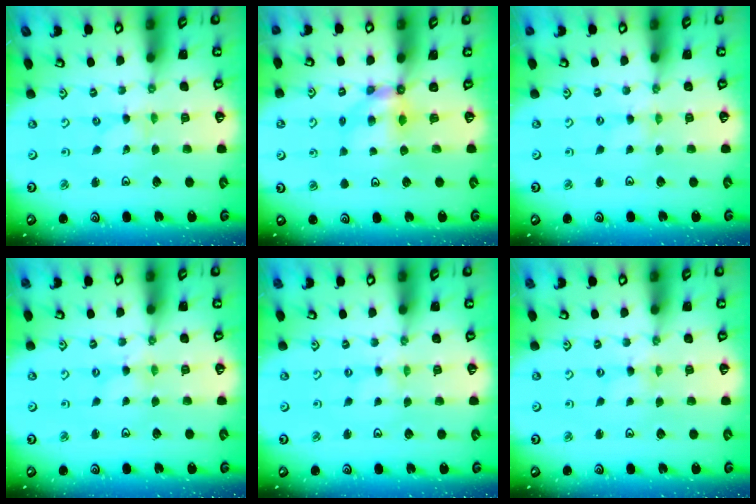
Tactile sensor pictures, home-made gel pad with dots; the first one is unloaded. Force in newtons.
{"total": 5.6, "press": 5.6, "slide": 0.4}
{"total": 0.0}
{"total": 0.8, "press": 0.7, "slide": 0.2}
{"total": 0.0}
{"total": 0.0}